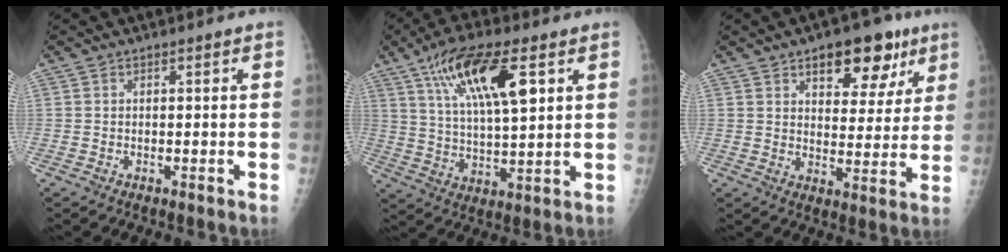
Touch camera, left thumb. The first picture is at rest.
{"total": 15.8, "force": [6.7, 5.1, 13.4], "torque": [-0.230, -0.014, 0.121]}
{"total": 12.6, "force": [7.2, 6.5, 8.0], "torque": [-0.059, -0.028, 0.100]}